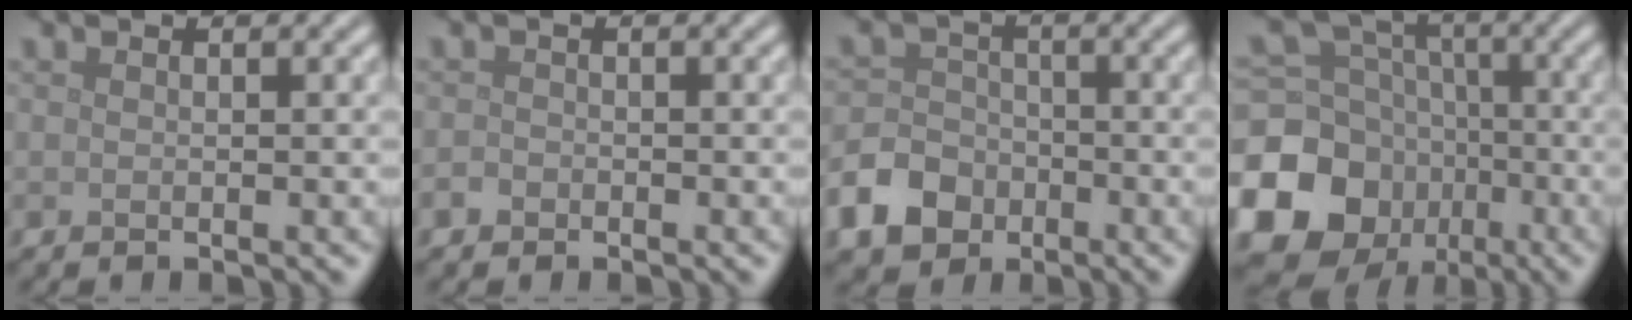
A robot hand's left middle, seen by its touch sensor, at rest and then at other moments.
{"total": 0.8, "force": [-0.6, 0.6, 0.2], "torque": [-0.001, -0.001, -0.012]}
{"total": 5.1, "force": [-2.7, 3.8, 1.9], "torque": [-0.037, -0.002, -0.061]}
{"total": 14.5, "force": [-5.3, 12.6, 5.0], "torque": [-0.140, -0.030, -0.114]}